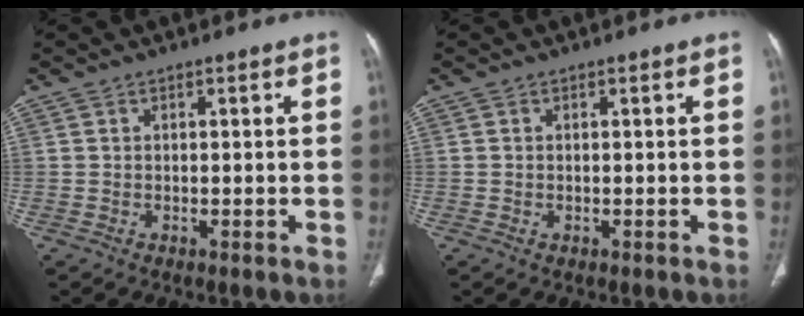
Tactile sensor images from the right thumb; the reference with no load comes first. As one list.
[{"total": 0.0}]